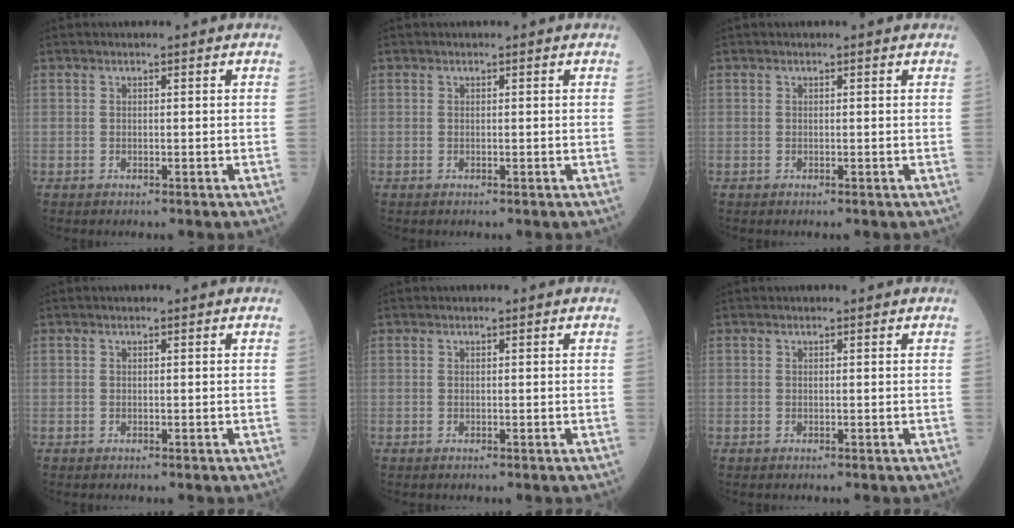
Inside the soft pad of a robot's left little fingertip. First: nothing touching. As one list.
[{"total": 0.0}, {"total": 0.0}, {"total": 0.0}, {"total": 0.0}, {"total": 0.0}]